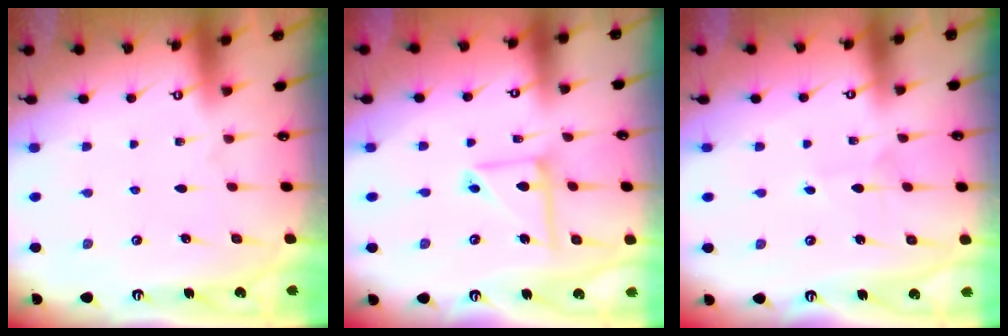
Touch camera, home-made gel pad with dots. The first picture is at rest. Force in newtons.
{"total": 9.2, "press": 9.2, "slide": 0.8}
{"total": 1.5, "press": 1.4, "slide": 0.1}